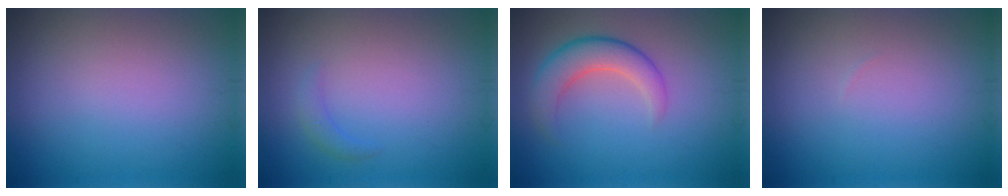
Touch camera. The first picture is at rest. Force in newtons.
{"total": 1.0, "press": 1.0, "slide": 0.1}
{"total": 4.1, "press": 4.1, "slide": 0.4}
{"total": 0.0}